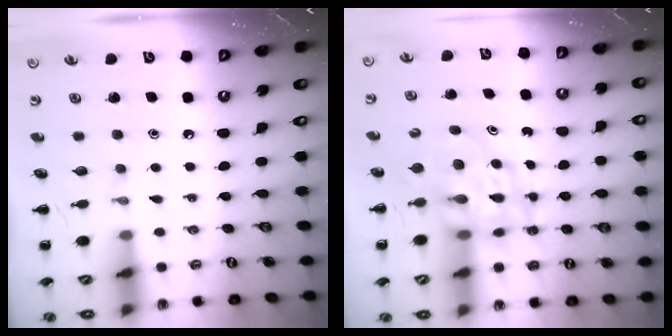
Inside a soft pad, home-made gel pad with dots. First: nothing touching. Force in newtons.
{"total": 7.3, "press": 7.0, "slide": 2.2}